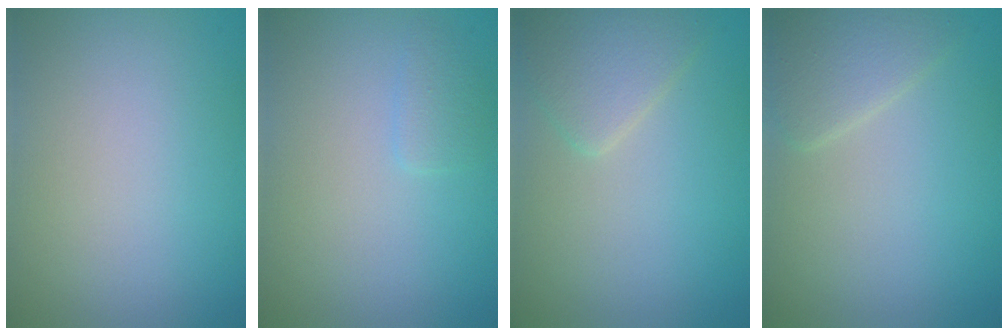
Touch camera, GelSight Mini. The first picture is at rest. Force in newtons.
{"total": 1.0, "press": 1.0, "slide": 0.0}
{"total": 2.8, "press": 2.8, "slide": 0.1}
{"total": 2.4, "press": 2.4, "slide": 0.2}